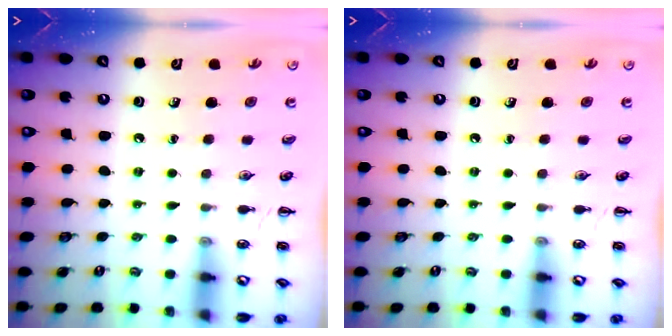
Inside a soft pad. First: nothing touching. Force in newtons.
{"total": 0.0}